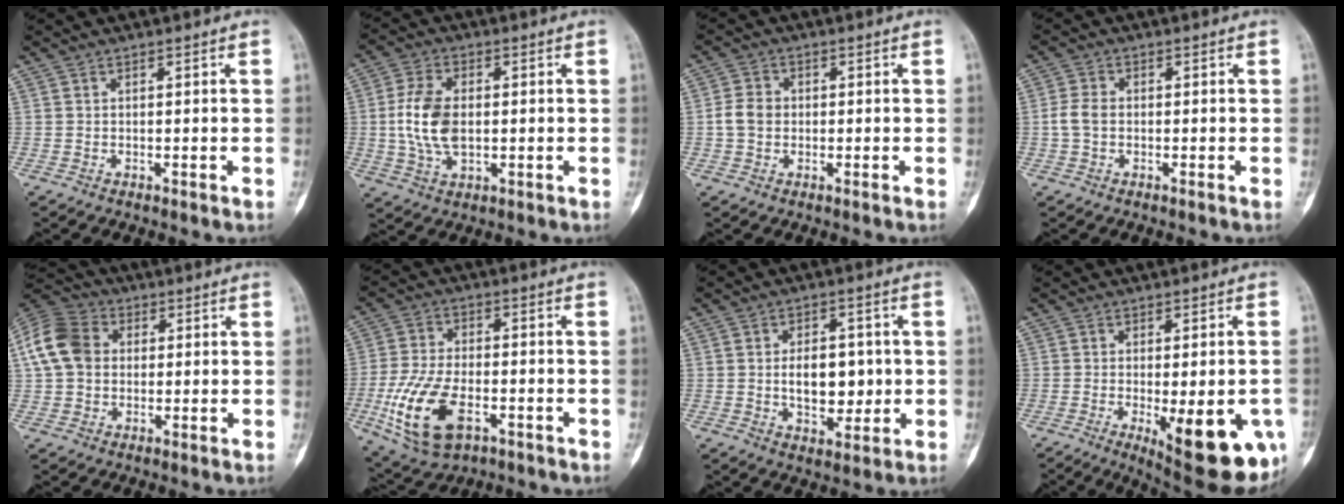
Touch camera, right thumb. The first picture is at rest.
{"total": 10.2, "force": [-0.1, 6.1, 8.2], "torque": [-0.164, 0.003, 0.000]}
{"total": 4.1, "force": [-0.3, 3.3, 2.4], "torque": [-0.044, 0.010, -0.011]}
{"total": 3.4, "force": [-0.5, 2.1, 2.6], "torque": [-0.059, 0.007, -0.016]}
{"total": 11.8, "force": [1.7, 9.3, 7.1], "torque": [-0.130, 0.023, 0.021]}
{"total": 15.1, "force": [-5.3, 8.0, 11.7], "torque": [-0.238, 0.008, -0.091]}
{"total": 8.9, "force": [-0.2, 5.6, 6.9], "torque": [-0.071, 0.000, 0.004]}
{"total": 17.4, "force": [-5.9, 6.0, 15.2], "torque": [-0.149, -0.012, -0.061]}